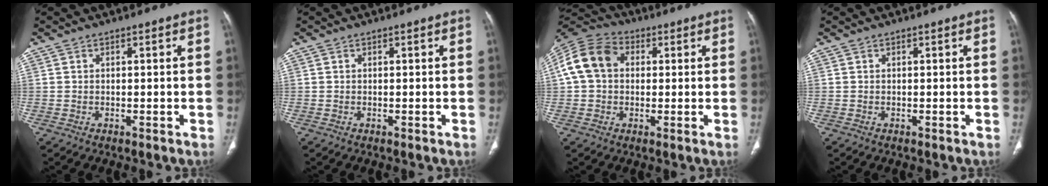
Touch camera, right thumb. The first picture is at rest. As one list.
[{"total": 0.0}, {"total": 12.1, "force": [1.9, 9.4, 7.5], "torque": [-0.143, 0.031, 0.026]}, {"total": 0.0}]